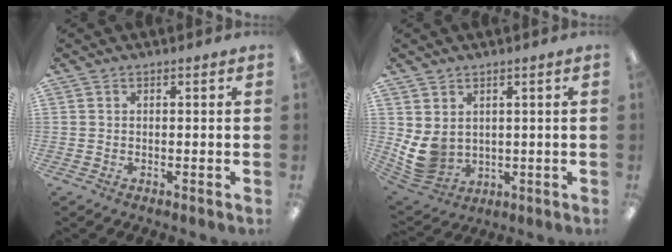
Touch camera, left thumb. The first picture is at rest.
{"total": 8.0, "force": [2.1, 6.3, 4.5], "torque": [-0.120, -0.009, 0.046]}